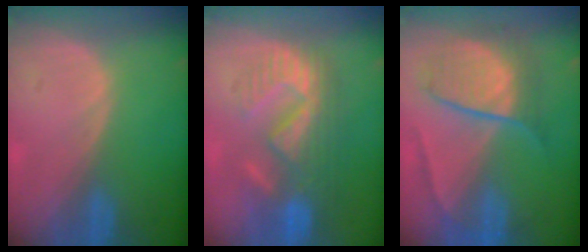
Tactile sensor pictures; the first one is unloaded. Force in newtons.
{"total": 9.9, "press": 9.3, "slide": 3.2}
{"total": 7.9, "press": 7.9, "slide": 0.6}